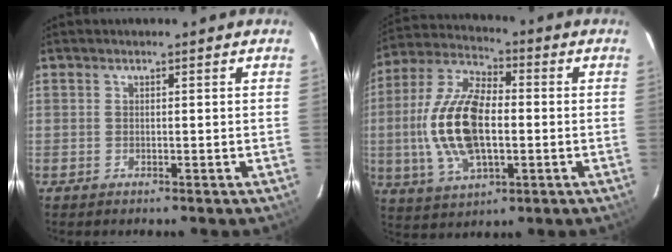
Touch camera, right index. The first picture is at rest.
{"total": 16.7, "force": [-1.4, 8.2, 14.5], "torque": [-0.306, 0.006, -0.025]}